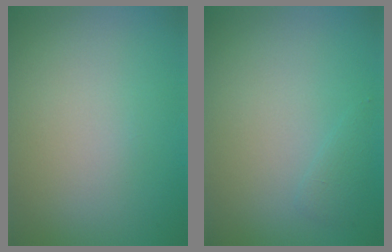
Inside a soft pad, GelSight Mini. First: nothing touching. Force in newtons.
{"total": 0.9, "press": 0.9, "slide": 0.1}